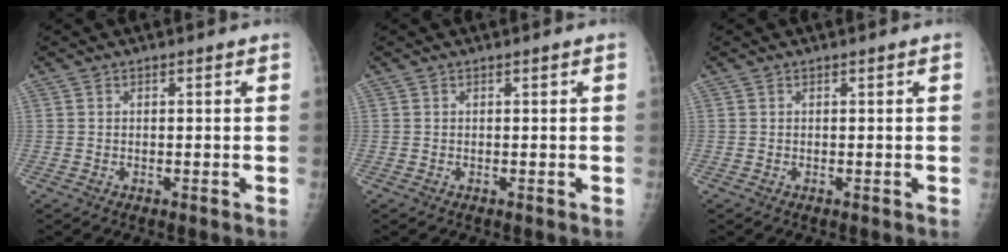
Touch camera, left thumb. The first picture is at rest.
{"total": 0.0}
{"total": 0.0}